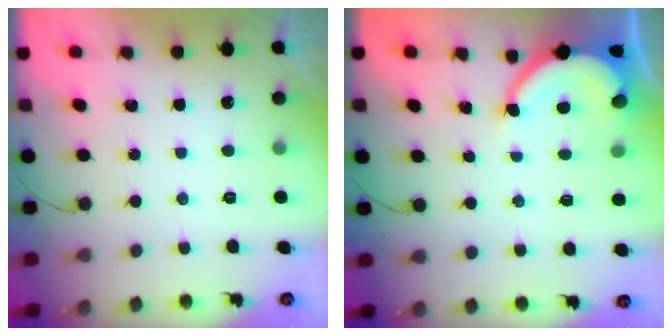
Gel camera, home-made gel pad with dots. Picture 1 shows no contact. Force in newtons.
{"total": 6.9, "press": 6.8, "slide": 0.7}